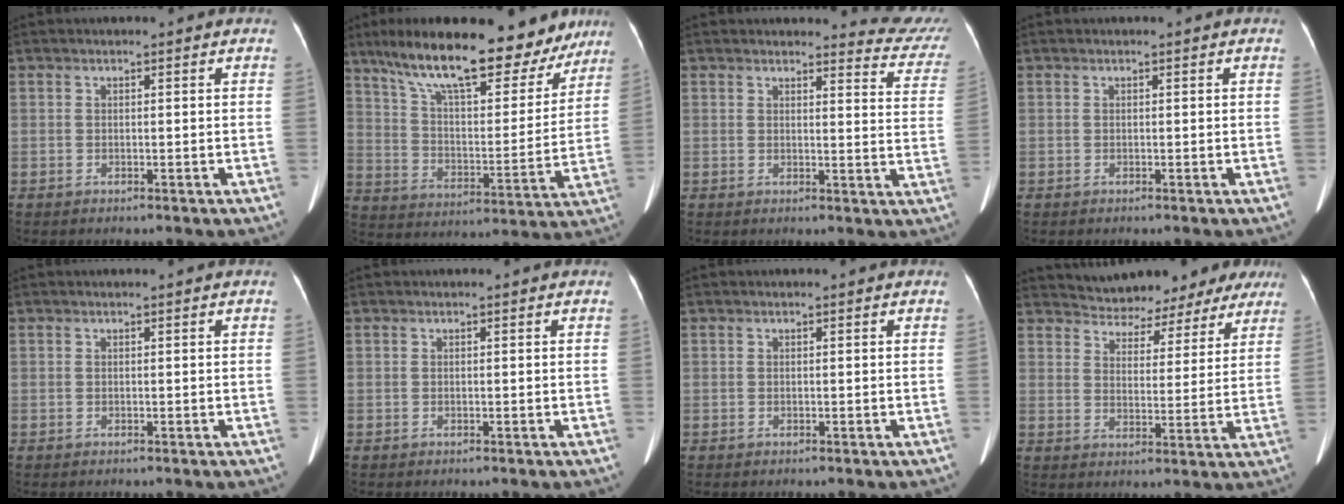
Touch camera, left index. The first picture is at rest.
{"total": 23.7, "force": [18.3, 6.7, 13.5], "torque": [-0.214, 0.002, 0.272]}
{"total": 9.3, "force": [9.2, 1.0, 0.3], "torque": [0.028, -0.090, 0.064]}
{"total": 0.0}
{"total": 0.0}
{"total": 0.0}
{"total": 0.0}
{"total": 15.5, "force": [14.2, 5.3, 3.2], "torque": [-0.028, -0.004, 0.170]}